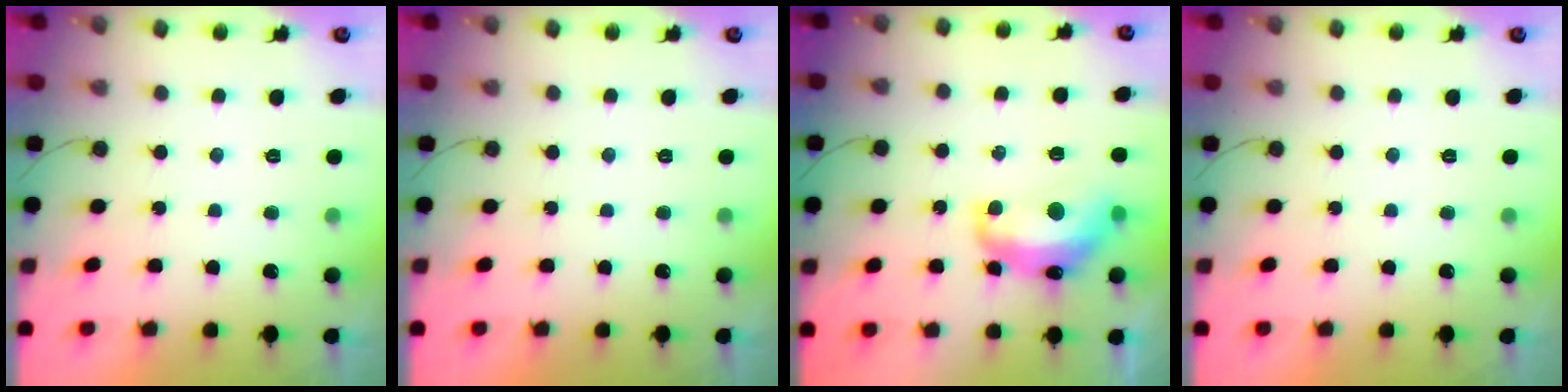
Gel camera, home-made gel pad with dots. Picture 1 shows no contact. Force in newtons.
{"total": 0.0}
{"total": 13.4, "press": 13.4, "slide": 1.0}
{"total": 0.0}